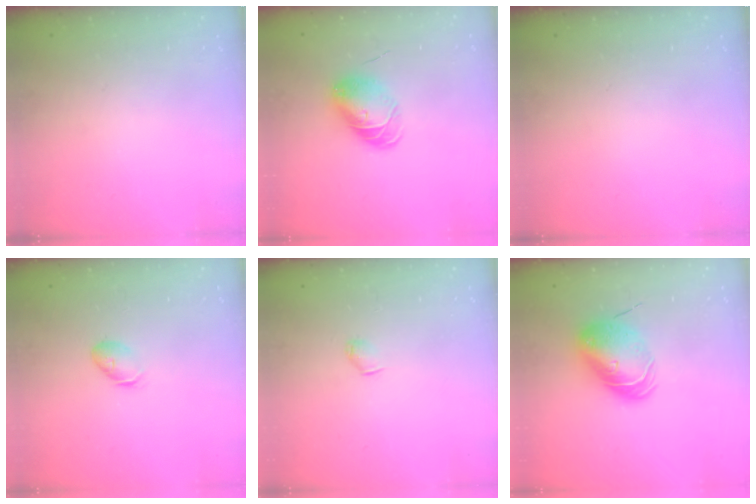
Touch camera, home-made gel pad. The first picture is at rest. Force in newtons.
{"total": 7.6, "press": 7.6, "slide": 0.5}
{"total": 0.0}
{"total": 6.4, "press": 6.2, "slide": 1.6}
{"total": 3.9, "press": 3.9, "slide": 0.5}
{"total": 9.0, "press": 8.9, "slide": 1.7}